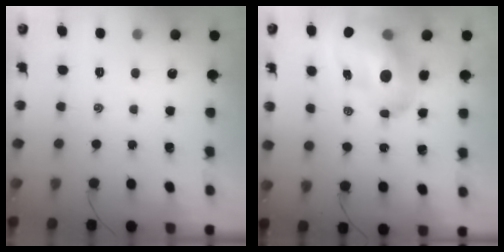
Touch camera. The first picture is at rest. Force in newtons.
{"total": 16.9, "press": 16.2, "slide": 4.9}